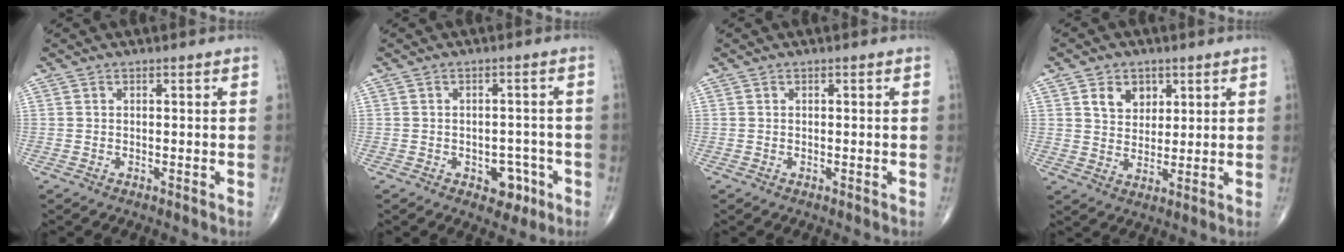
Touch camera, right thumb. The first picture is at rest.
{"total": 4.9, "force": [-2.2, 3.3, 2.9], "torque": [-0.008, 0.016, -0.025]}
{"total": 0.0}
{"total": 6.1, "force": [2.7, 4.6, 2.9], "torque": [-0.022, -0.015, 0.049]}